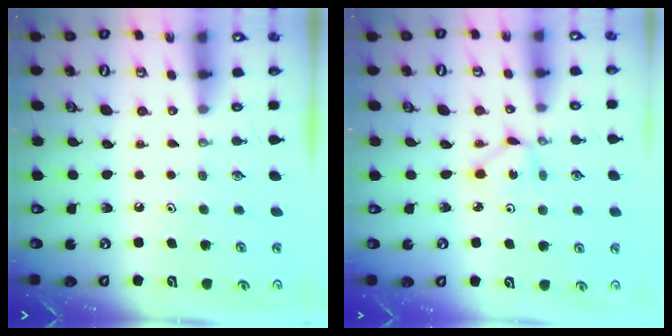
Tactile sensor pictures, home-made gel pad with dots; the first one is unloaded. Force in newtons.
{"total": 2.1, "press": 2.1, "slide": 0.3}